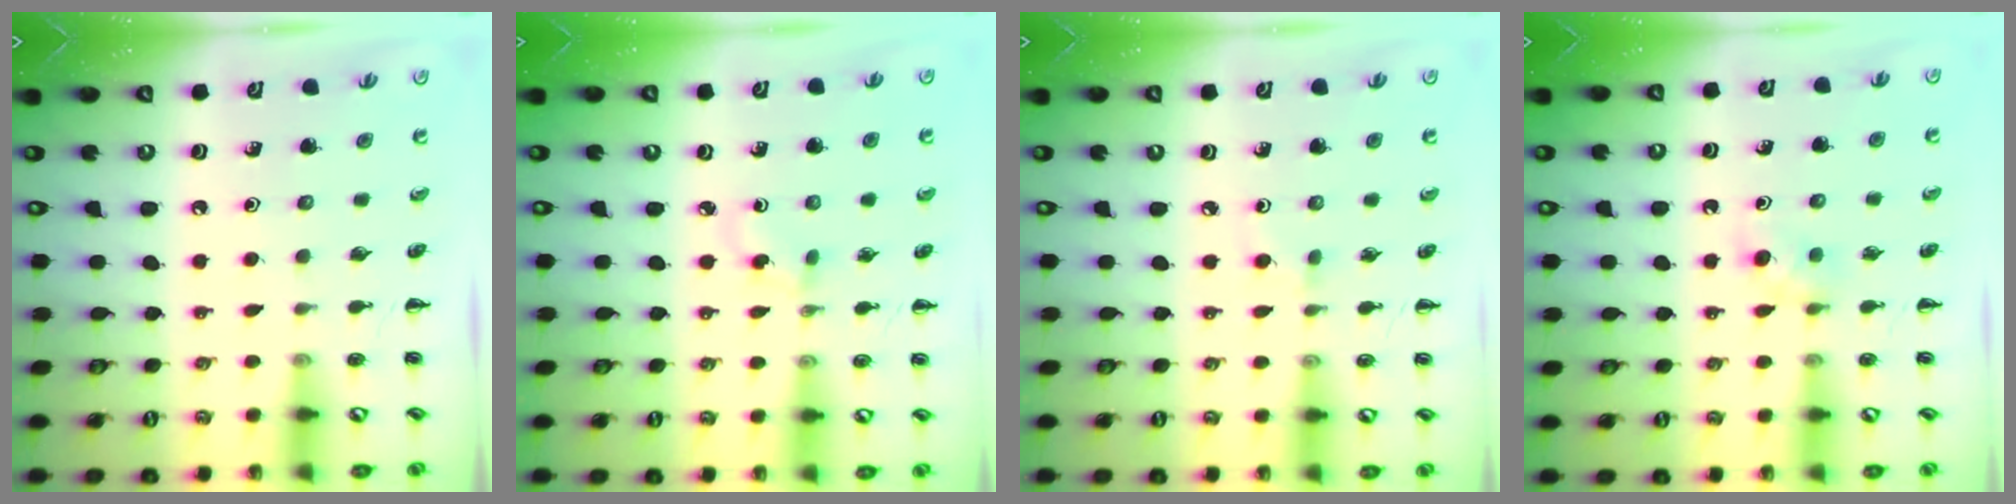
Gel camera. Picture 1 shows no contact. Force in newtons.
{"total": 2.6, "press": 2.4, "slide": 1.0}
{"total": 2.0, "press": 1.7, "slide": 1.0}
{"total": 3.0, "press": 2.7, "slide": 1.2}